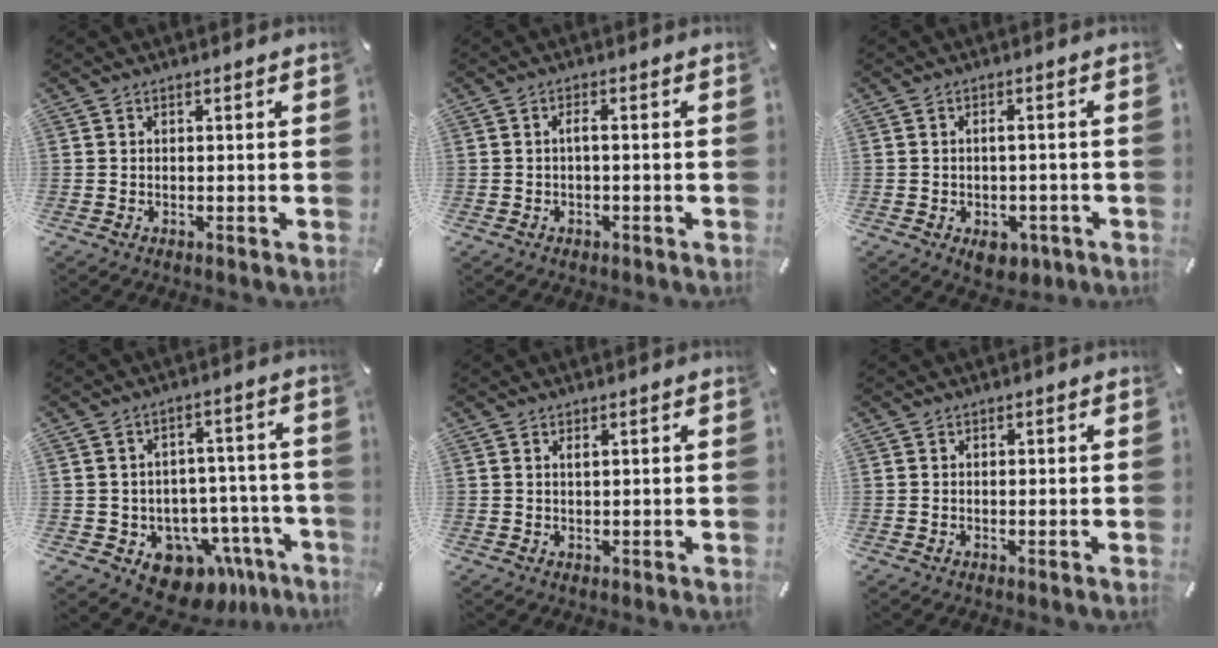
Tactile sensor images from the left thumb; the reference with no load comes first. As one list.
[{"total": 2.1, "force": [-0.4, 0.7, 1.9], "torque": [-0.034, 0.005, -0.010]}, {"total": 4.8, "force": [-1.8, 2.9, 3.4], "torque": [-0.052, 0.012, -0.027]}, {"total": 11.4, "force": [-6.6, 7.9, 4.9], "torque": [-0.047, 0.044, -0.099]}, {"total": 1.0, "force": [0.4, 0.4, 0.9], "torque": [-0.017, 0.001, 0.006]}, {"total": 0.5, "force": [-0.2, 0.3, 0.4], "torque": [-0.007, -0.001, -0.005]}]